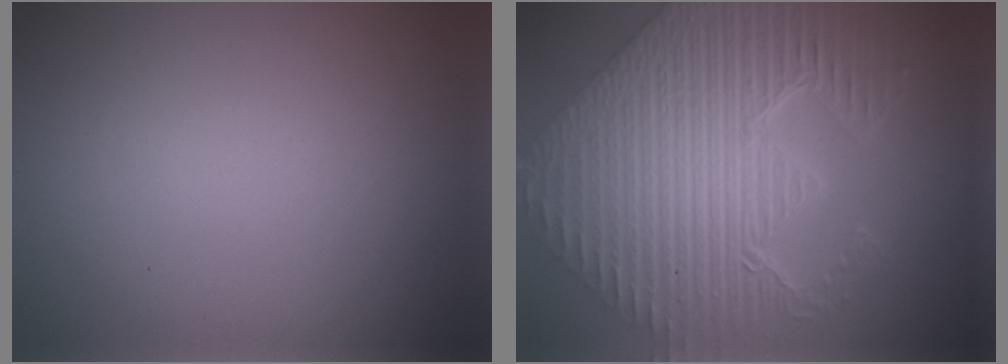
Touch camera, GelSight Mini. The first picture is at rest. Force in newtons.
{"total": 11.1, "press": 8.1, "slide": 7.6}